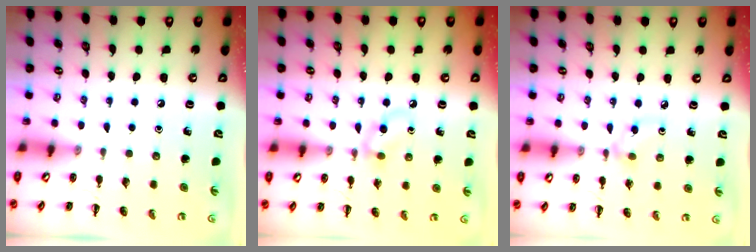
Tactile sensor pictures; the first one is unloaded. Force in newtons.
{"total": 5.3, "press": 5.0, "slide": 1.8}
{"total": 3.4, "press": 3.1, "slide": 1.3}